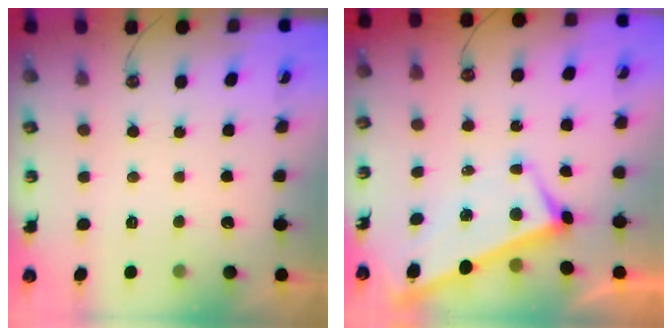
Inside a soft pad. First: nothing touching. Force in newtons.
{"total": 3.0, "press": 2.9, "slide": 0.9}